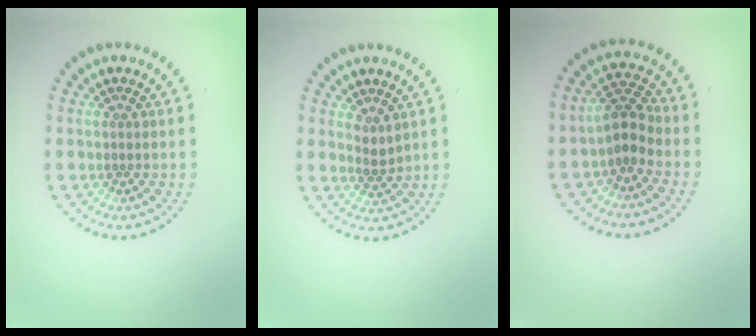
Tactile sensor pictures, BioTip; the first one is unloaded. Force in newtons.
{"total": 1.3, "press": 1.0, "slide": 0.8}
{"total": 2.7, "press": 2.4, "slide": 1.3}